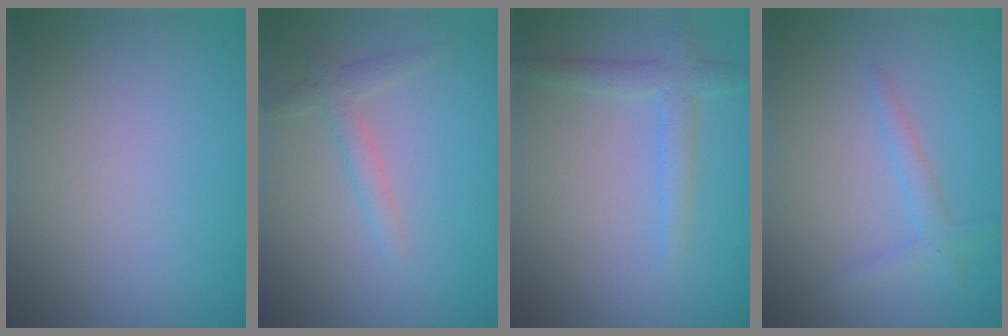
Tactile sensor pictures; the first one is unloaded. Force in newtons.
{"total": 1.9, "press": 1.9, "slide": 0.1}
{"total": 2.4, "press": 2.4, "slide": 0.1}
{"total": 1.6, "press": 1.6, "slide": 0.1}